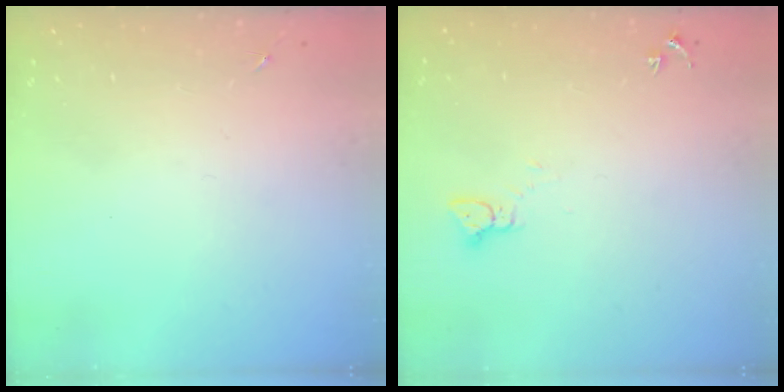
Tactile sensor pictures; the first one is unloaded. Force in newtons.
{"total": 2.2, "press": 2.2, "slide": 0.2}